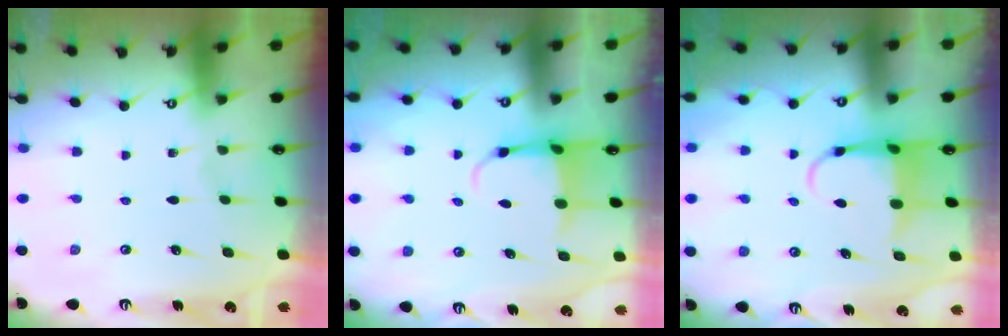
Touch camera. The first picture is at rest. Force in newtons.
{"total": 4.0, "press": 3.8, "slide": 1.1}
{"total": 5.2, "press": 5.1, "slide": 1.0}